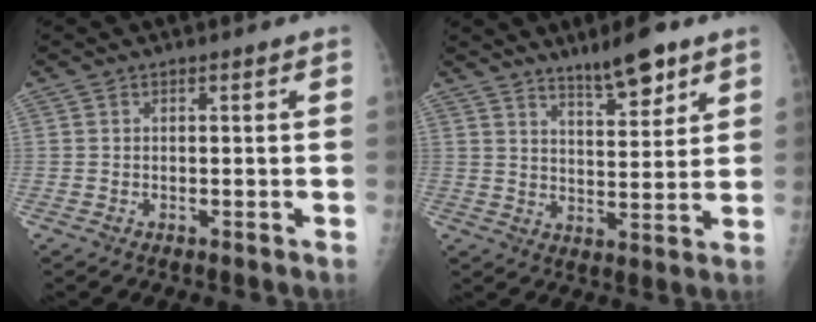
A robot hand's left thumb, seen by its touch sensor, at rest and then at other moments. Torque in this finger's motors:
{"motor_torque": [0.16, 0.25, -0.29, -0.28, 0.08]}